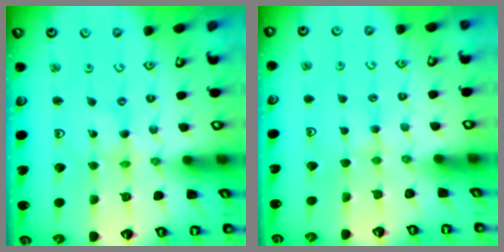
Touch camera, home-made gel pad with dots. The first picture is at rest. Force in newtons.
{"total": 2.3, "press": 2.2, "slide": 0.5}